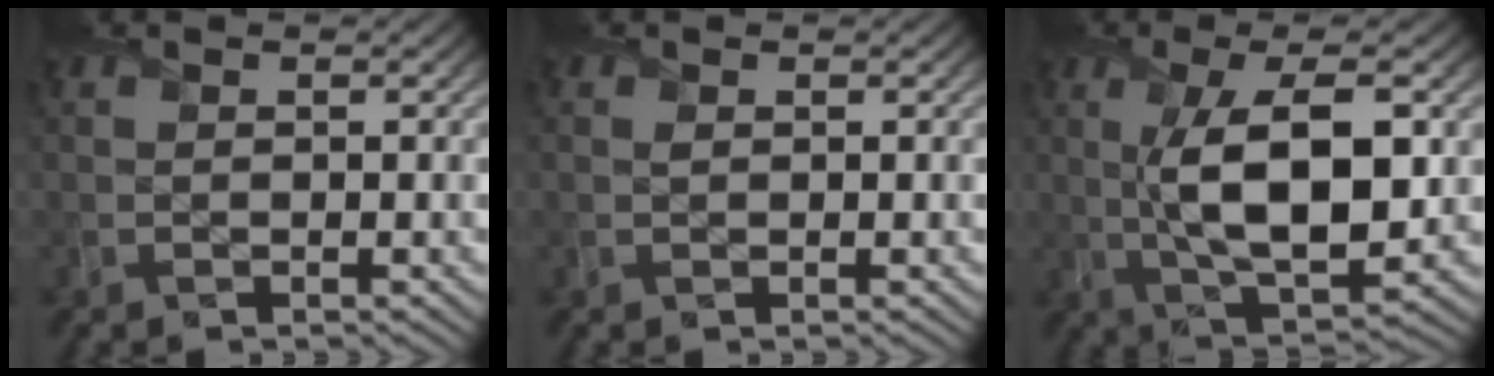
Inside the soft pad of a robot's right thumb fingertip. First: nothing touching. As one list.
[{"total": 0.0}, {"total": 11.7, "force": [0.7, 4.6, 10.8], "torque": [-0.194, -0.007, 0.019]}]